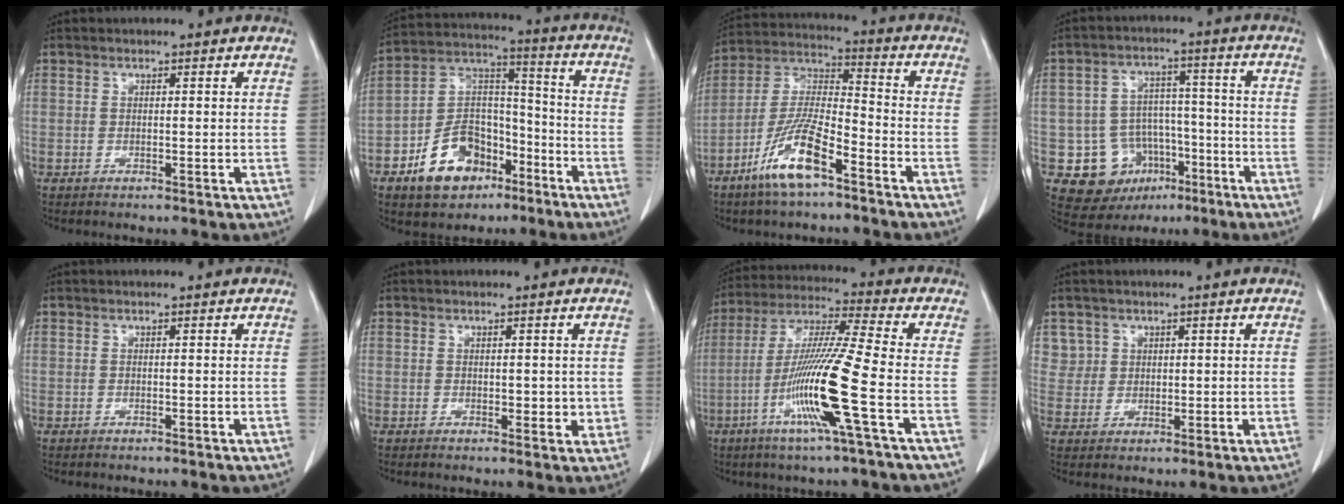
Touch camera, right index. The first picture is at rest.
{"total": 13.0, "force": [-6.9, 8.5, 7.0], "torque": [-0.138, 0.029, -0.115]}
{"total": 11.6, "force": [-6.9, 2.5, 9.1], "torque": [-0.193, -0.009, -0.133]}
{"total": 10.9, "force": [-4.4, 9.3, 3.6], "torque": [-0.054, 0.036, -0.054]}
{"total": 0.0}
{"total": 2.4, "force": [0.3, 1.6, 1.7], "torque": [-0.013, -0.005, 0.007]}
{"total": 14.7, "force": [-4.7, -1.3, 13.8], "torque": [-0.277, -0.016, -0.097]}
{"total": 3.8, "force": [1.9, 3.2, -0.4], "torque": [0.027, 0.003, 0.034]}